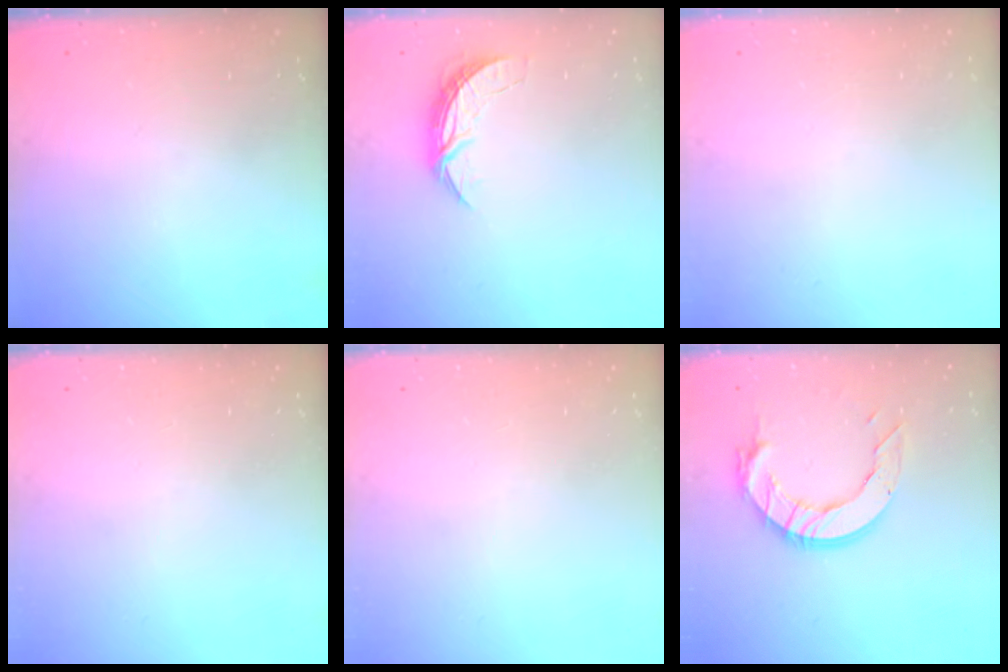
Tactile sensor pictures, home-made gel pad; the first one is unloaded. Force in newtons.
{"total": 6.5, "press": 6.5, "slide": 0.4}
{"total": 0.0}
{"total": 0.0}
{"total": 0.0}
{"total": 13.0, "press": 12.9, "slide": 1.2}